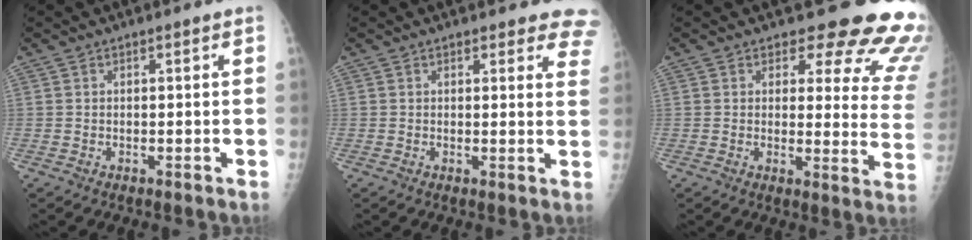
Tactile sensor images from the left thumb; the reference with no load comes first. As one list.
[{"total": 7.7, "force": [6.9, 2.7, 2.1], "torque": [0.028, -0.025, 0.048]}, {"total": 16.8, "force": [14.6, 5.8, 5.9], "torque": [-0.013, -0.121, 0.139]}]